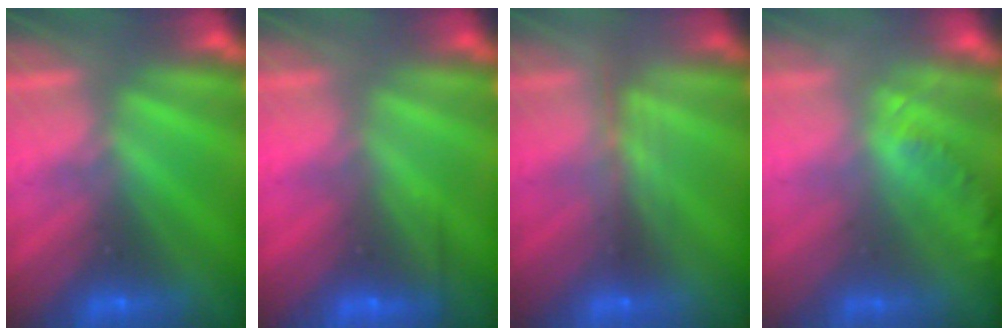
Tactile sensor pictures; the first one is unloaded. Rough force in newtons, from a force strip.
{"total": 2.4}
{"total": 2.4}
{"total": 1.8}